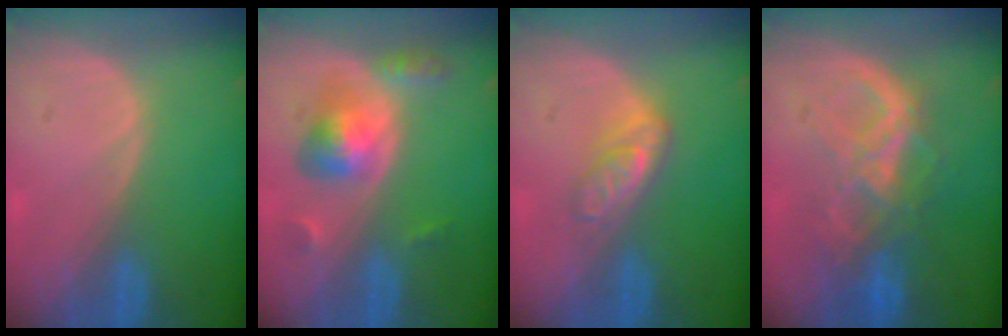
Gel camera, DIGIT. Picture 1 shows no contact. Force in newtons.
{"total": 5.9, "press": 5.5, "slide": 1.9}
{"total": 4.7, "press": 4.1, "slide": 2.2}
{"total": 8.6, "press": 7.5, "slide": 4.2}